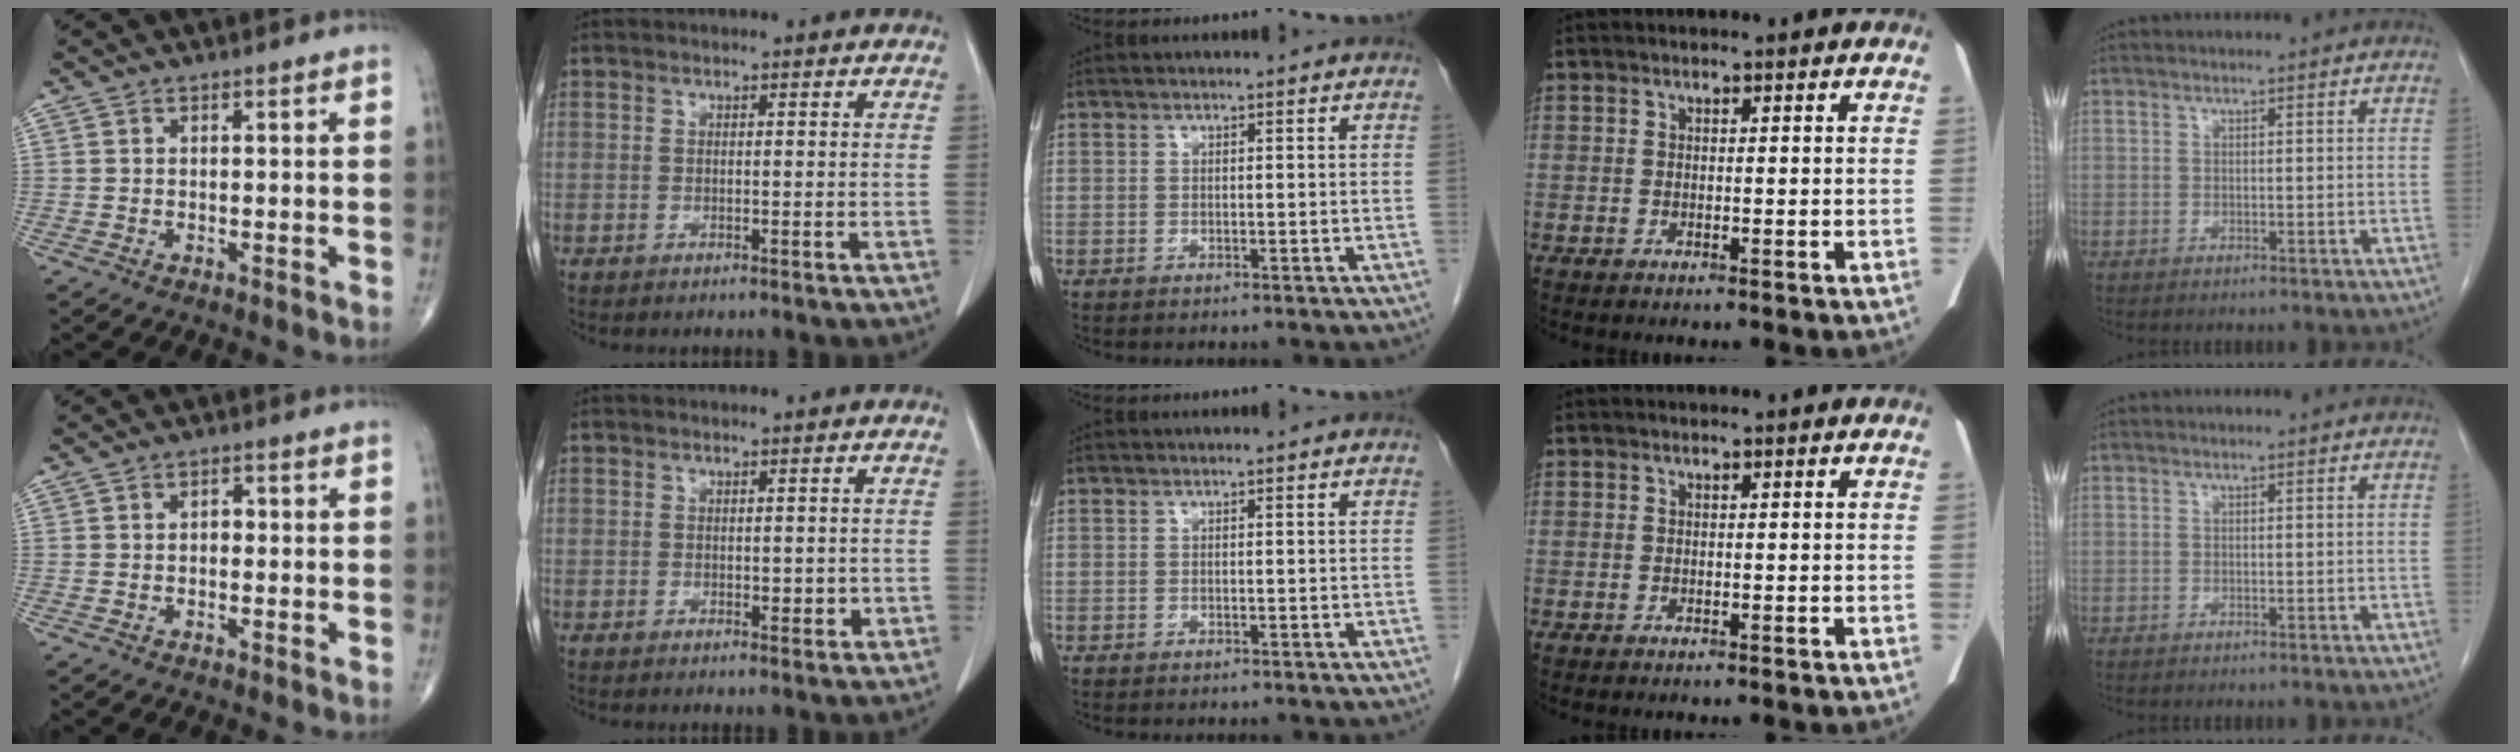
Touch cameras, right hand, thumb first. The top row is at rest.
{"thumb": {"total": 1.7, "force": [0.0, 1.1, 1.3], "torque": [-0.015, 0.007, -0.004]}, "index": {"total": 2.3, "force": [-0.2, 1.3, 1.9], "torque": [-0.022, -0.002, 0.002]}}